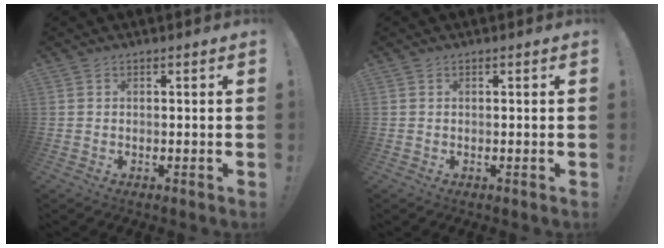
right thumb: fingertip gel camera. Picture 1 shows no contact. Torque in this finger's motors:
{"motor_torque": [-0.24, 0.01, -0.24, 0.03, 0.06]}